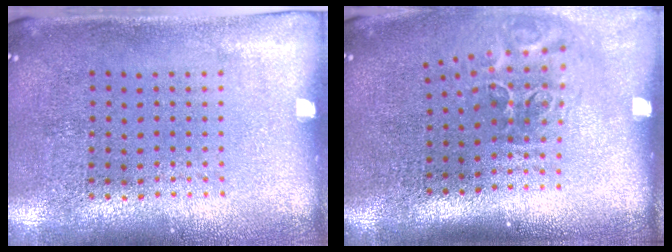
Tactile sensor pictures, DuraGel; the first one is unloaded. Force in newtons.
{"total": 2.0, "press": 1.2, "slide": 1.6}